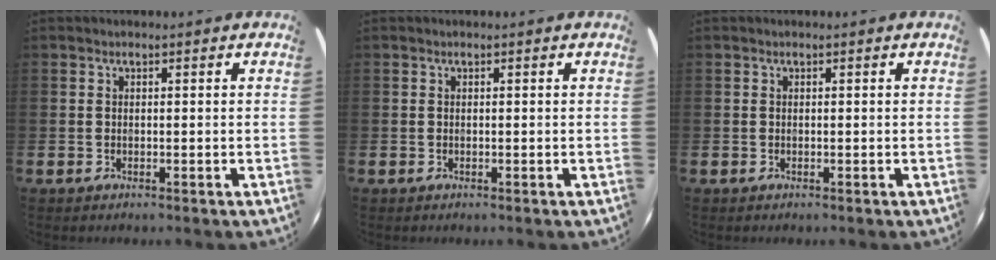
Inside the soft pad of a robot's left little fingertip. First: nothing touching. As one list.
[{"total": 0.0}, {"total": 0.0}]